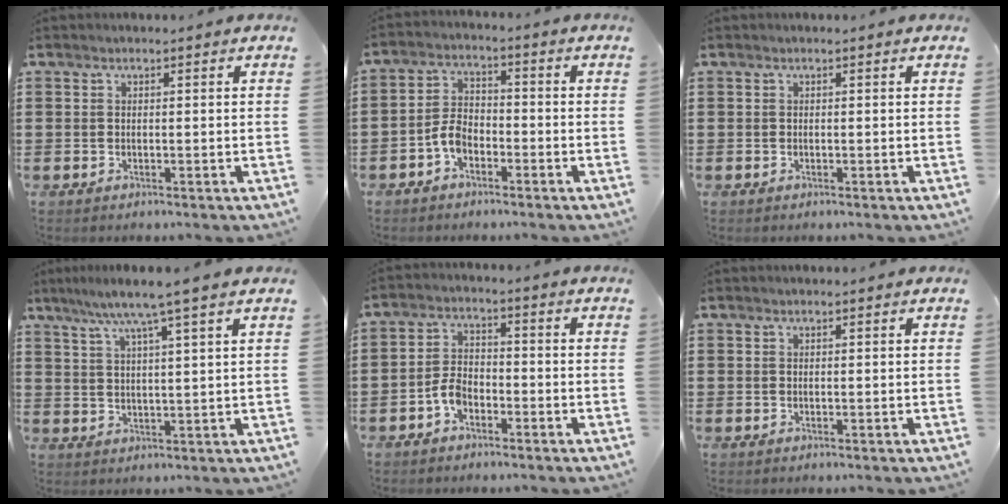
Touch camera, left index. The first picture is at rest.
{"total": 4.2, "force": [-2.2, 2.4, 2.6], "torque": [-0.070, 0.002, -0.050]}
{"total": 0.0}
{"total": 6.3, "force": [4.6, -0.8, 4.3], "torque": [-0.097, -0.012, 0.075]}
{"total": 3.9, "force": [-2.2, 2.2, 2.5], "torque": [-0.067, 0.001, -0.048]}
{"total": 0.0}